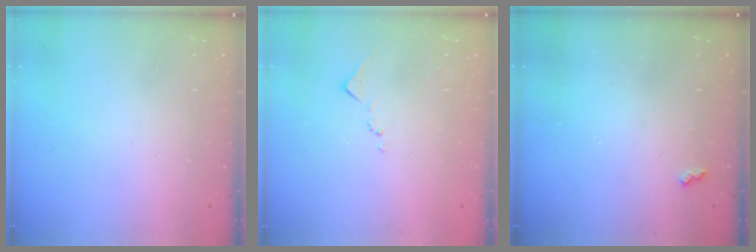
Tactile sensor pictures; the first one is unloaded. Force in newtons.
{"total": 7.7, "press": 7.7, "slide": 0.6}
{"total": 2.4, "press": 2.4, "slide": 0.4}